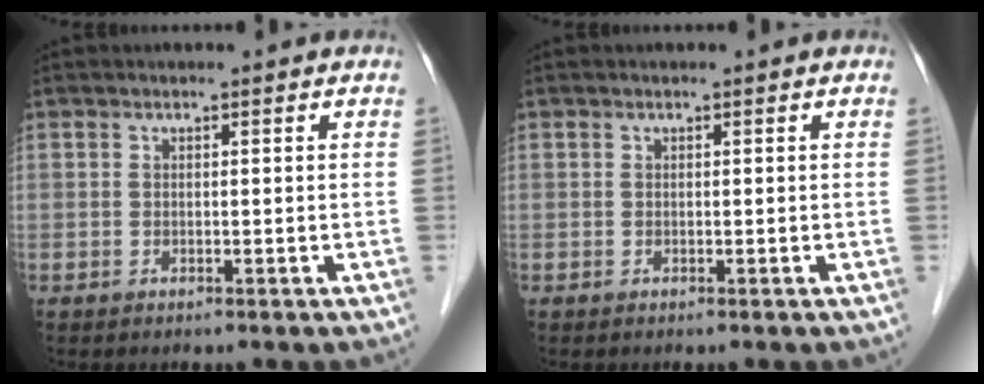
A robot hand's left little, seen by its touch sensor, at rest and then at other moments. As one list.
[{"total": 0.0}]